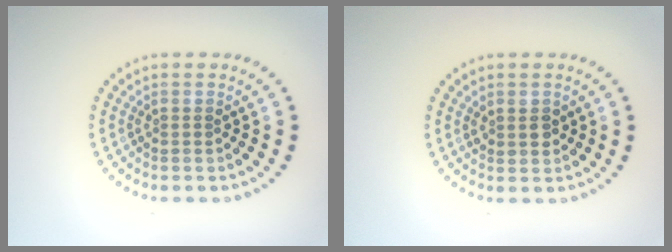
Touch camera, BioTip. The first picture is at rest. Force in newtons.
{"total": 1.5, "press": 1.4, "slide": 0.4}